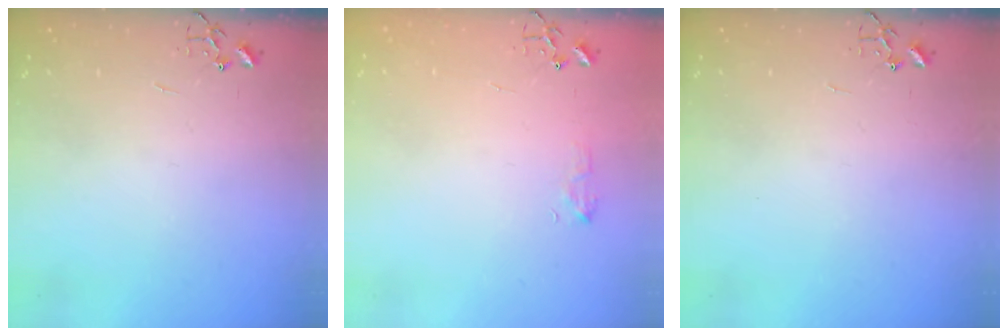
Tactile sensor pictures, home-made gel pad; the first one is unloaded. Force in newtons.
{"total": 6.0, "press": 6.0, "slide": 0.6}
{"total": 0.0}